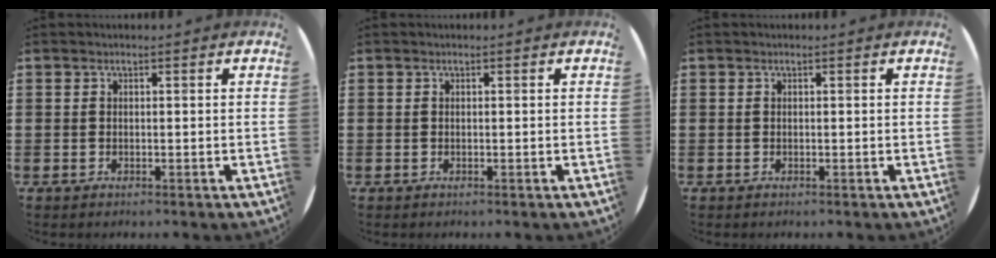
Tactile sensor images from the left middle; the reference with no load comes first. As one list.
[{"total": 0.0}, {"total": 0.0}]